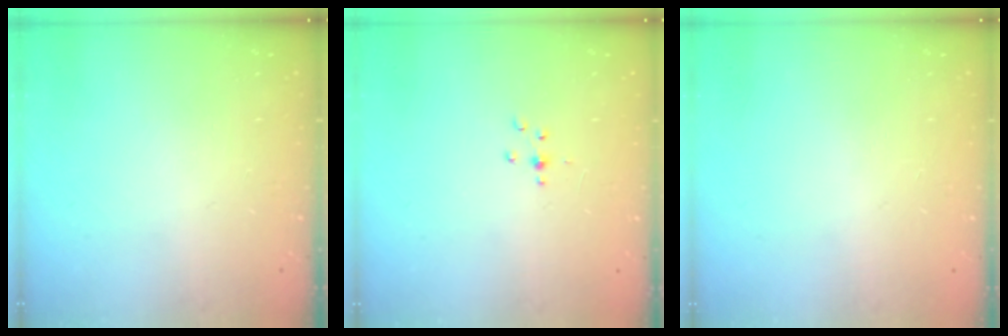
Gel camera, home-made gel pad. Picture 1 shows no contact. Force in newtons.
{"total": 2.2, "press": 2.1, "slide": 0.5}
{"total": 0.7, "press": 0.7, "slide": 0.2}